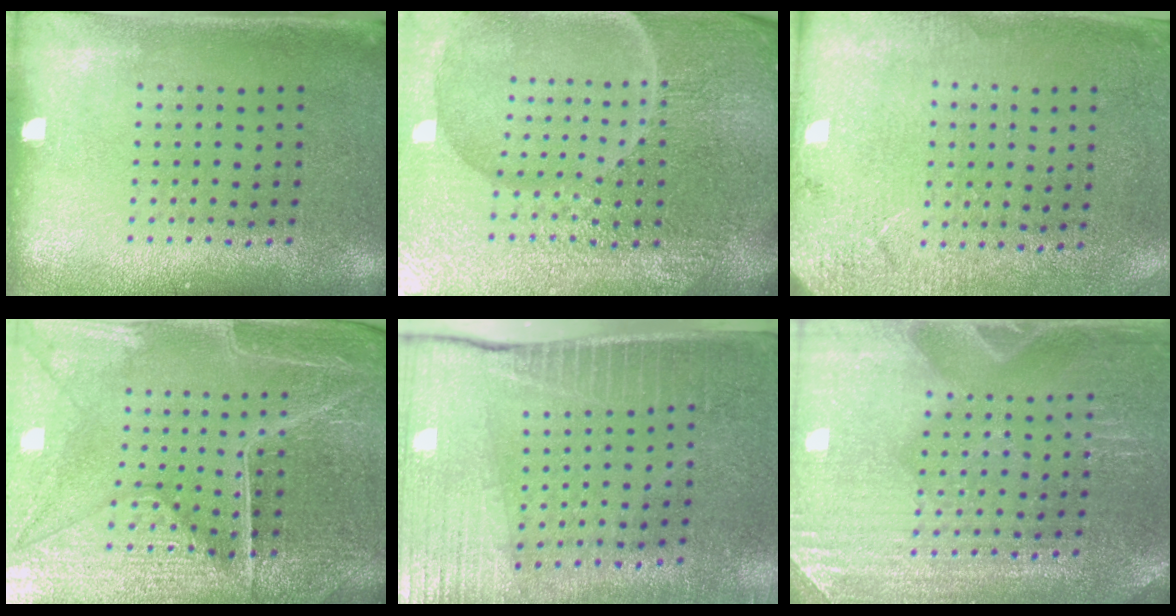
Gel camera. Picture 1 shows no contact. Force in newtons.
{"total": 6.7, "press": 6.0, "slide": 3.0}
{"total": 2.6, "press": 2.5, "slide": 0.7}
{"total": 4.5, "press": 4.3, "slide": 1.1}
{"total": 3.6, "press": 3.3, "slide": 1.5}
{"total": 3.1, "press": 3.1, "slide": 0.5}